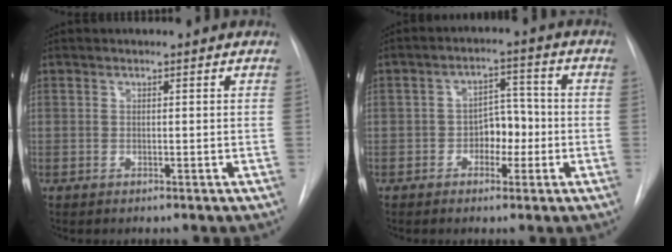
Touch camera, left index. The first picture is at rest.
{"total": 5.5, "force": [-2.3, 3.2, 3.8], "torque": [-0.054, 0.012, -0.035]}